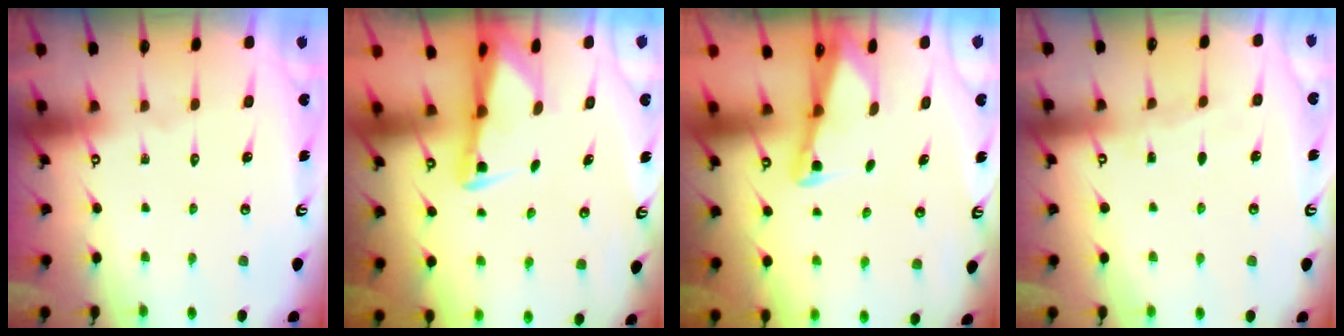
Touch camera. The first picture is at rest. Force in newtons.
{"total": 2.3, "press": 2.2, "slide": 0.5}
{"total": 2.3, "press": 2.3, "slide": 0.3}
{"total": 3.4, "press": 3.3, "slide": 0.5}